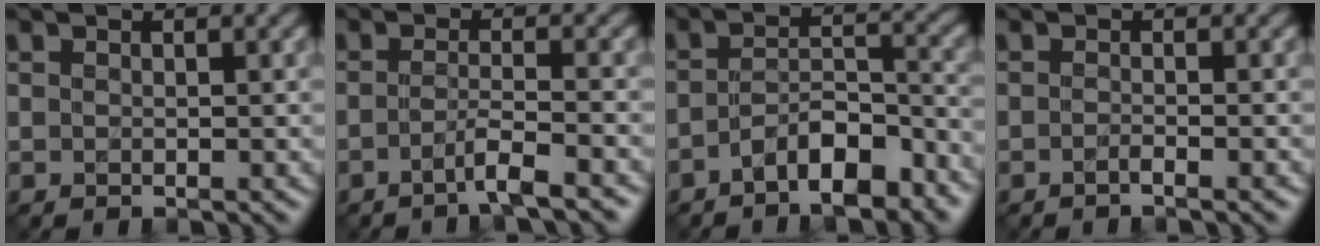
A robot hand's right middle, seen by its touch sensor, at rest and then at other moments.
{"total": 3.0, "force": [-1.8, 0.2, 2.4], "torque": [-0.037, 0.003, -0.043]}
{"total": 5.7, "force": [-3.6, 1.8, 4.1], "torque": [-0.070, 0.006, -0.059]}
{"total": 1.3, "force": [-0.7, 0.2, 1.1], "torque": [-0.011, -0.001, -0.017]}